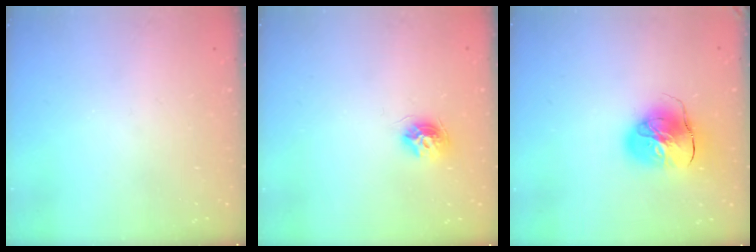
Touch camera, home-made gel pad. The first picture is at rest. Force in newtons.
{"total": 9.1, "press": 9.1, "slide": 0.3}
{"total": 12.1, "press": 12.0, "slide": 1.7}